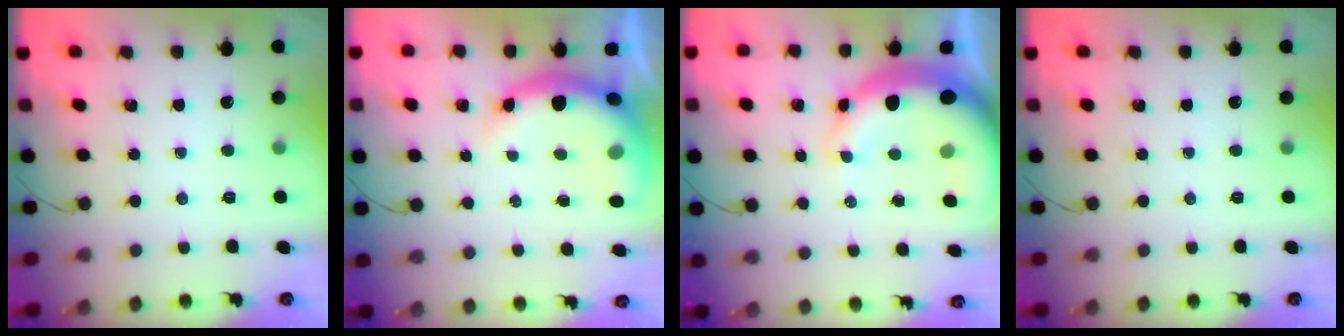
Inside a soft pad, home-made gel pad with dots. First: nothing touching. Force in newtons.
{"total": 10.3, "press": 9.9, "slide": 2.7}
{"total": 15.0, "press": 14.7, "slide": 3.2}
{"total": 0.0}